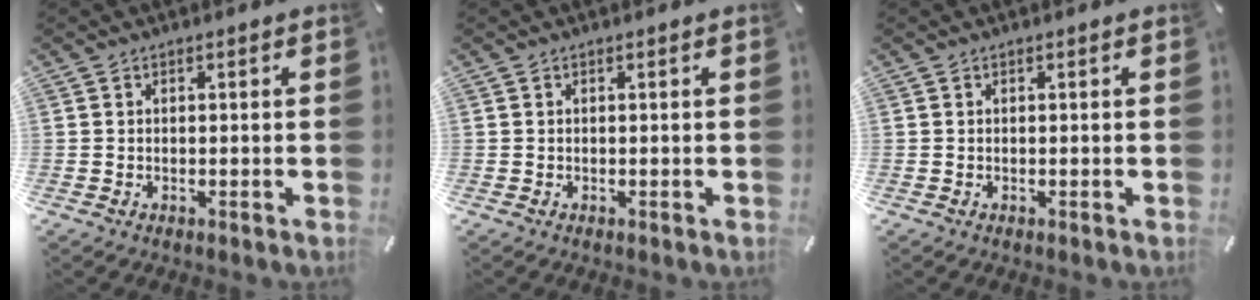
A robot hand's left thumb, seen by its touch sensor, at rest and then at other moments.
{"total": 0.0}
{"total": 0.0}